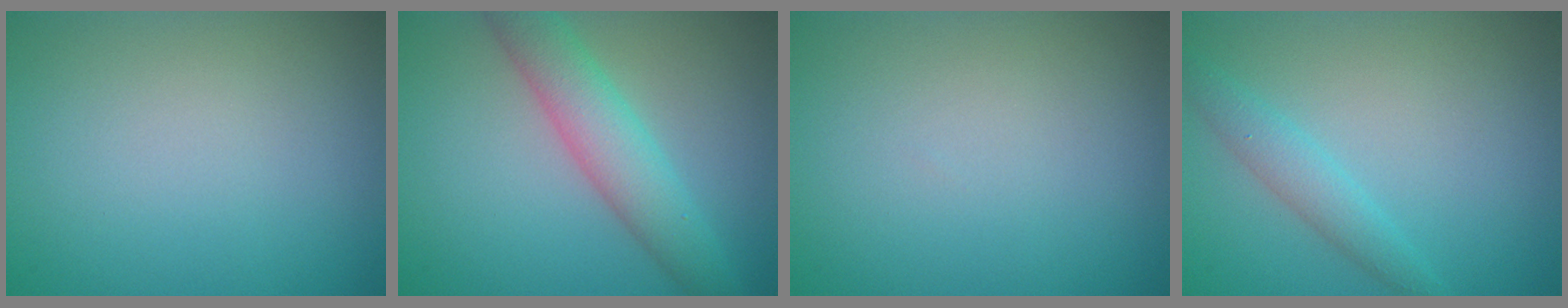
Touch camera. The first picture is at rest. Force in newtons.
{"total": 4.8, "press": 4.8, "slide": 0.3}
{"total": 0.0}
{"total": 2.1, "press": 2.1, "slide": 0.1}